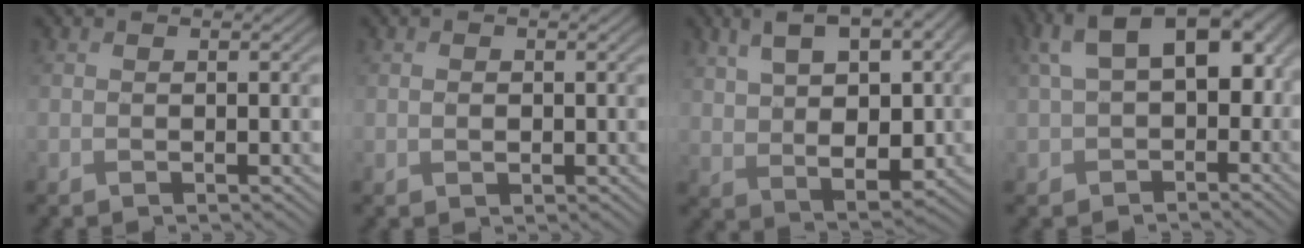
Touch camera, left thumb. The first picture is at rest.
{"total": 0.8, "force": [-0.2, 0.7, 0.2], "torque": [-0.006, -0.004, -0.002]}
{"total": 12.6, "force": [3.1, 6.7, 10.3], "torque": [-0.204, -0.014, 0.070]}
{"total": 11.8, "force": [1.3, 8.1, 8.5], "torque": [-0.165, -0.014, 0.032]}